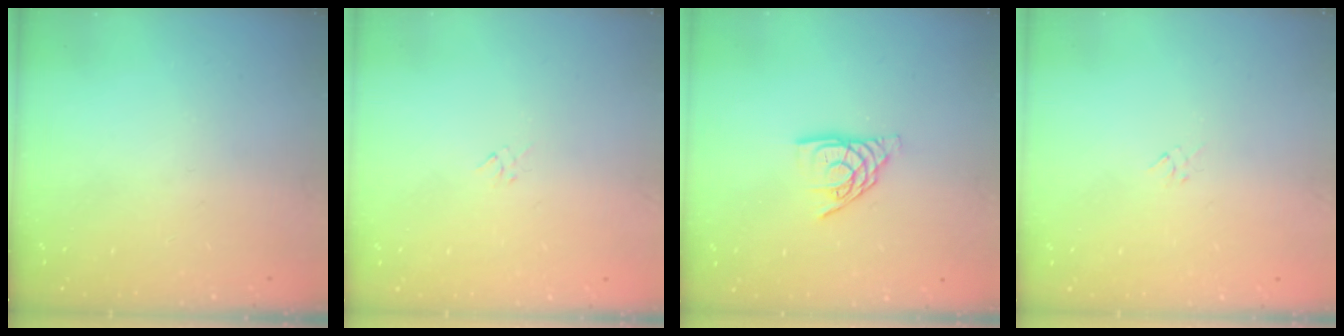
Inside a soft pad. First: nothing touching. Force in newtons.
{"total": 2.3, "press": 2.2, "slide": 0.6}
{"total": 9.8, "press": 9.8, "slide": 0.9}
{"total": 2.3, "press": 2.2, "slide": 0.6}